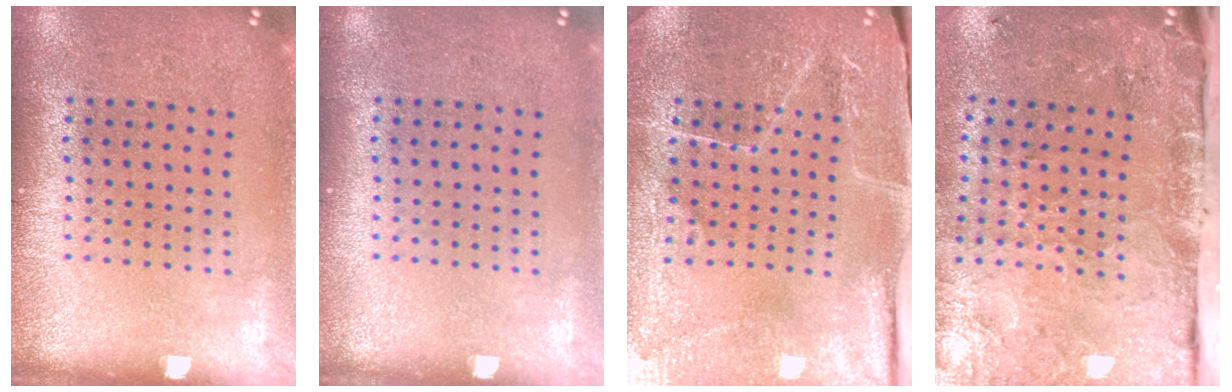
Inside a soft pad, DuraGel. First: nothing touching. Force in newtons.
{"total": 0.0}
{"total": 3.9, "press": 3.8, "slide": 0.7}
{"total": 5.1, "press": 3.7, "slide": 3.6}